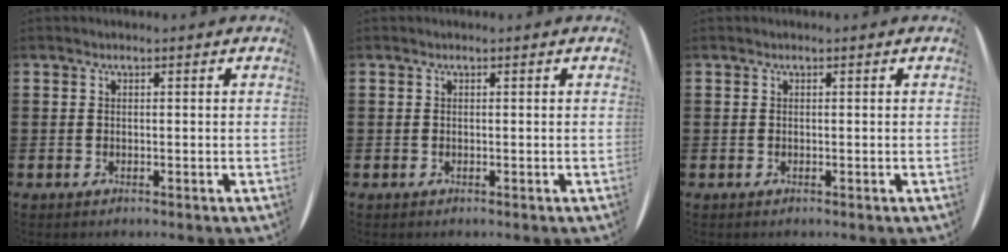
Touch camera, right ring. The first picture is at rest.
{"total": 0.0}
{"total": 0.0}